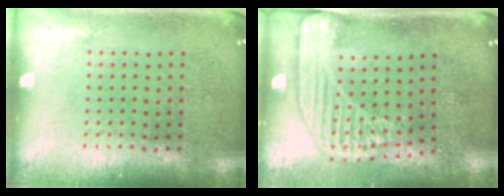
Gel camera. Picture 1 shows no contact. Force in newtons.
{"total": 2.2, "press": 1.7, "slide": 1.3}